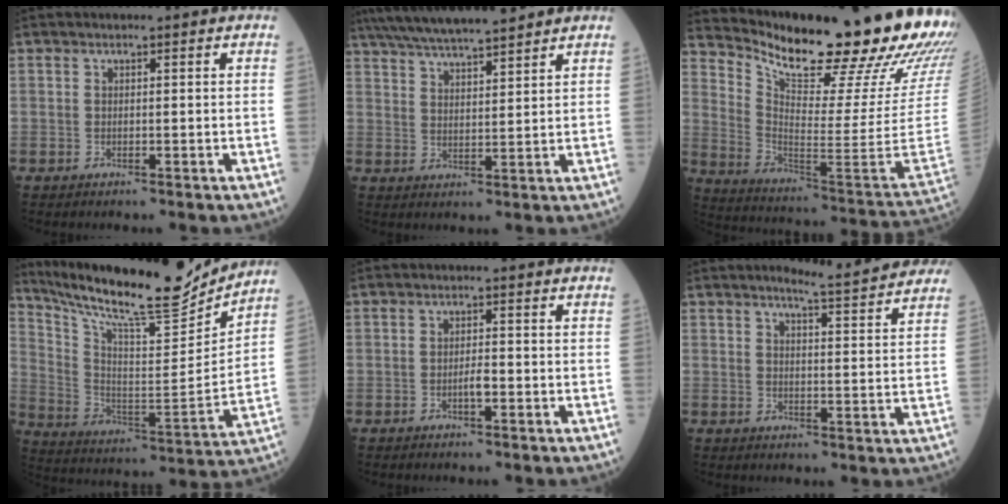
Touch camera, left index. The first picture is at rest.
{"total": 13.7, "force": [12.0, 1.5, 6.4], "torque": [-0.112, 0.024, 0.198]}
{"total": 29.7, "force": [25.2, 1.6, 15.8], "torque": [-0.273, -0.120, 0.346]}
{"total": 21.6, "force": [19.8, 1.9, 8.5], "torque": [-0.168, -0.042, 0.313]}
{"total": 1.7, "force": [-0.9, 0.3, 1.4], "torque": [-0.023, -0.001, -0.018]}
{"total": 9.4, "force": [8.9, 0.0, 3.2], "torque": [-0.049, -0.010, 0.100]}